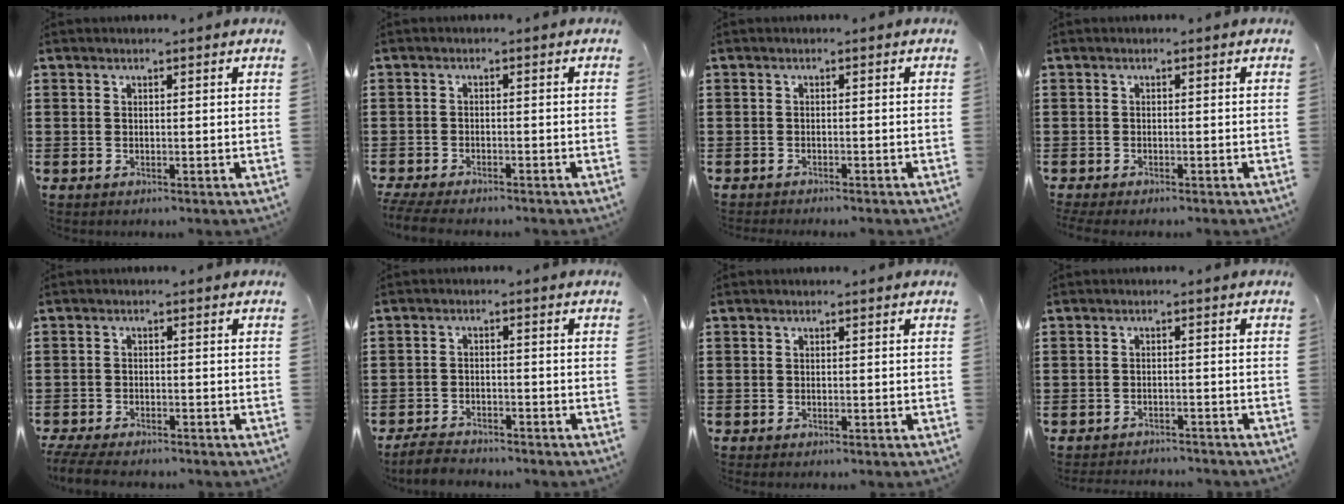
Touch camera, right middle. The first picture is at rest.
{"total": 2.6, "force": [-2.5, 0.3, 0.6], "torque": [-0.027, -0.003, -0.056]}
{"total": 0.7, "force": [-0.7, -0.1, 0.1], "torque": [-0.004, -0.003, -0.013]}
{"total": 0.7, "force": [-0.7, 0.1, 0.2], "torque": [-0.007, -0.003, -0.013]}
{"total": 3.0, "force": [-2.8, 0.3, 0.7], "torque": [-0.028, -0.005, -0.064]}
{"total": 3.5, "force": [-3.4, 0.6, 0.5], "torque": [-0.020, 0.003, -0.074]}
{"total": 0.0}
{"total": 2.1, "force": [-2.1, 0.1, 0.0], "torque": [-0.006, -0.001, -0.046]}